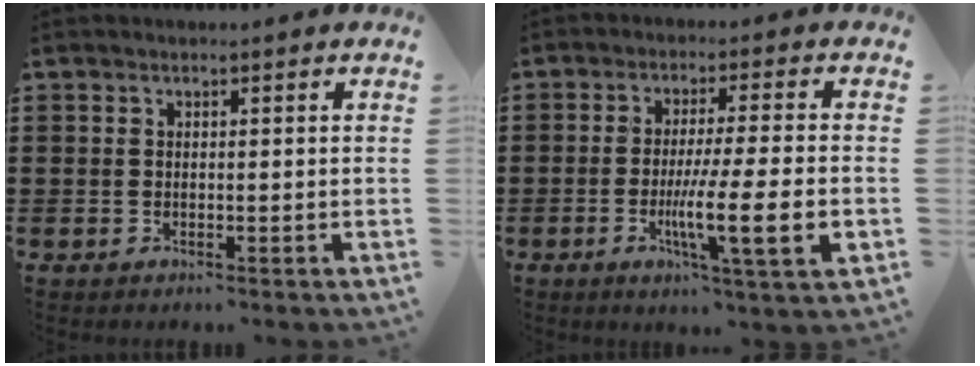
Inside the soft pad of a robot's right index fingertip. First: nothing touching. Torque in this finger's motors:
{"motor_torque": [2.14, 0.00, 0.98, 0.21]}